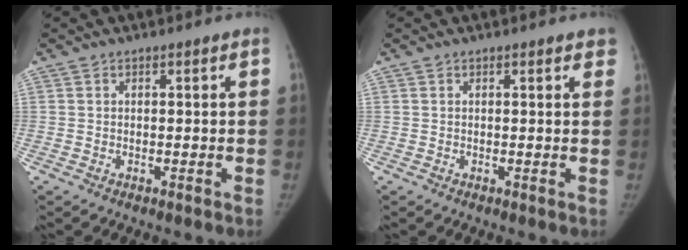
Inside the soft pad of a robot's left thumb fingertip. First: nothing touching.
{"total": 1.6, "force": [1.2, 0.6, 1.0], "torque": [0.000, 0.001, 0.010]}